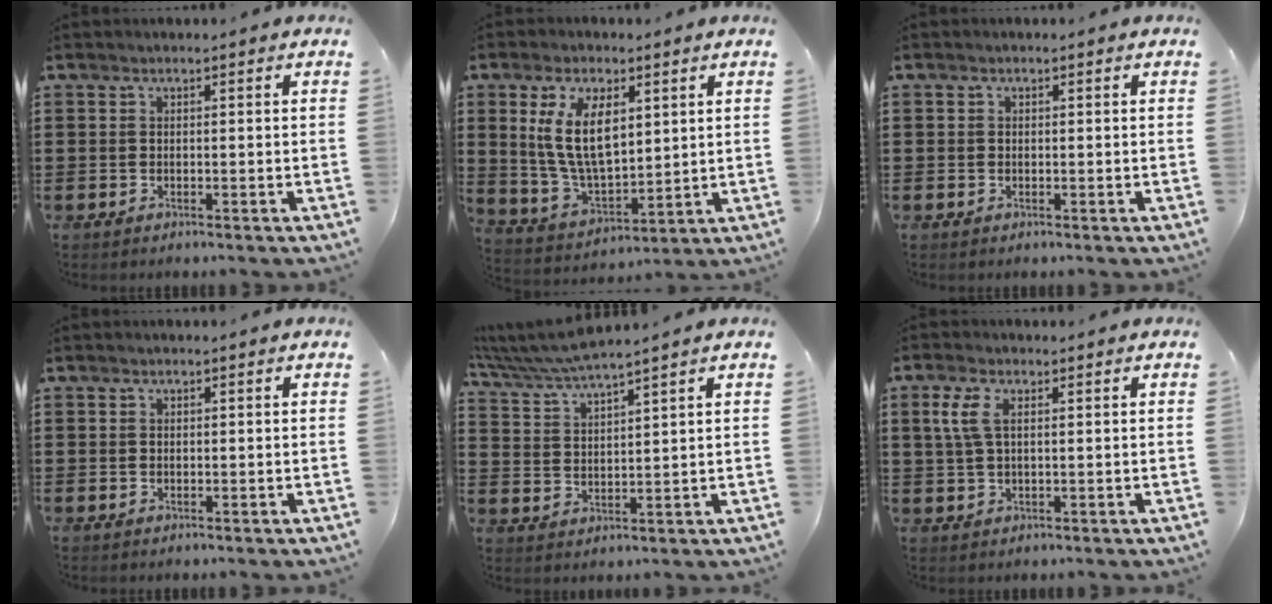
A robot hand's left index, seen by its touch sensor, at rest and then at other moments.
{"total": 10.4, "force": [3.6, 5.4, 8.1], "torque": [-0.180, 0.000, 0.063]}
{"total": 0.8, "force": [0.0, 0.8, 0.1], "torque": [-0.004, 0.005, 0.000]}
{"total": 0.6, "force": [0.2, 0.4, 0.4], "torque": [-0.009, 0.003, 0.004]}
{"total": 5.1, "force": [4.8, -0.5, 1.6], "torque": [-0.049, -0.026, 0.084]}
{"total": 4.5, "force": [1.2, 2.2, 3.7], "torque": [-0.096, 0.005, 0.015]}